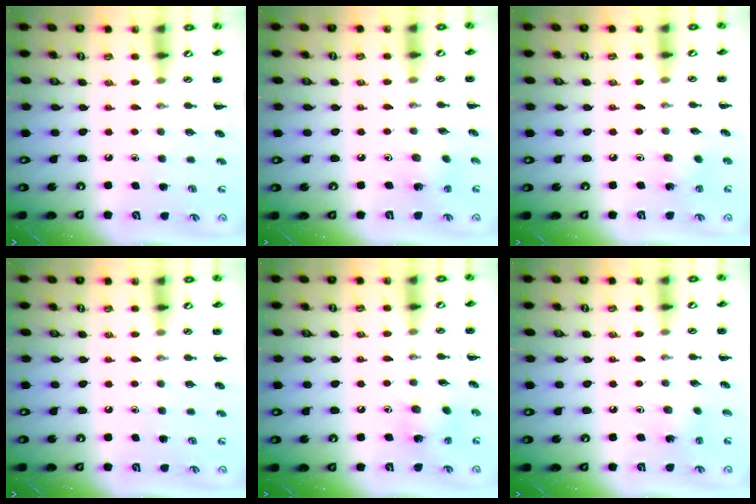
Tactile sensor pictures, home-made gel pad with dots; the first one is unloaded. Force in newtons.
{"total": 2.7, "press": 2.6, "slide": 0.7}
{"total": 2.5, "press": 2.4, "slide": 0.8}
{"total": 0.0}
{"total": 5.1, "press": 5.0, "slide": 0.7}
{"total": 2.6, "press": 2.5, "slide": 0.8}